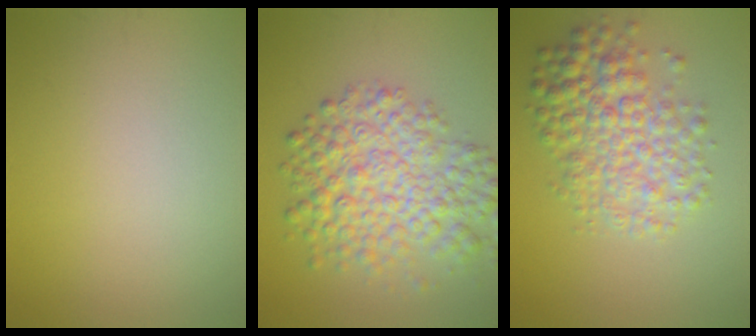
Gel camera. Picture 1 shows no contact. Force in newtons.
{"total": 7.4, "press": 7.4, "slide": 0.2}
{"total": 5.9, "press": 5.9, "slide": 0.1}